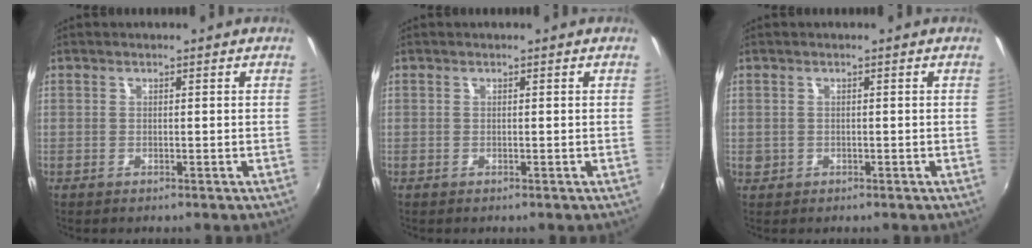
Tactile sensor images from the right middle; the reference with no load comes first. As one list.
[{"total": 0.0}, {"total": 1.3, "force": [-0.2, 1.3, 0.3], "torque": [-0.005, -0.003, -0.002]}]